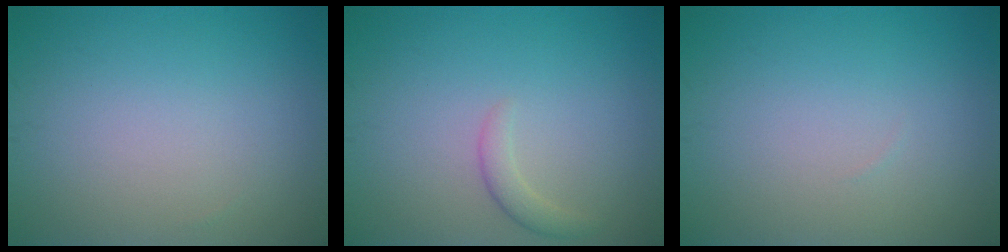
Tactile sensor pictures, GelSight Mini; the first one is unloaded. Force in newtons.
{"total": 1.4, "press": 1.4, "slide": 0.1}
{"total": 0.0}